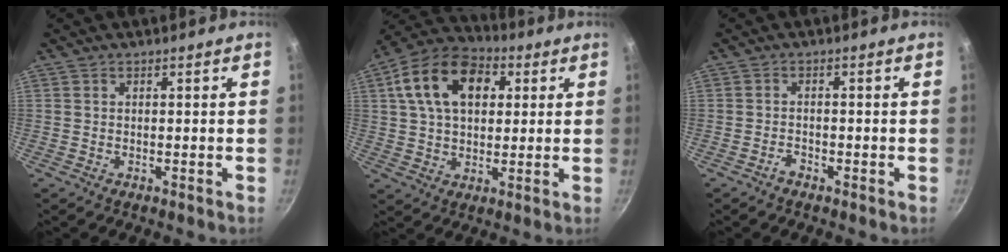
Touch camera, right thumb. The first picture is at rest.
{"total": 16.3, "force": [4.9, 10.7, 11.3], "torque": [-0.179, 0.015, 0.069]}
{"total": 1.4, "force": [-1.2, 0.5, 0.6], "torque": [-0.010, 0.013, -0.024]}